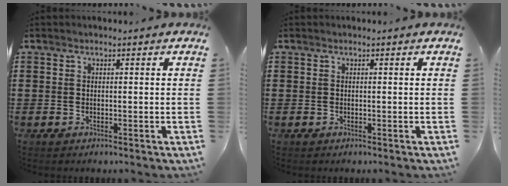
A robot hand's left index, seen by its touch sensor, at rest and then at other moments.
{"total": 0.0}